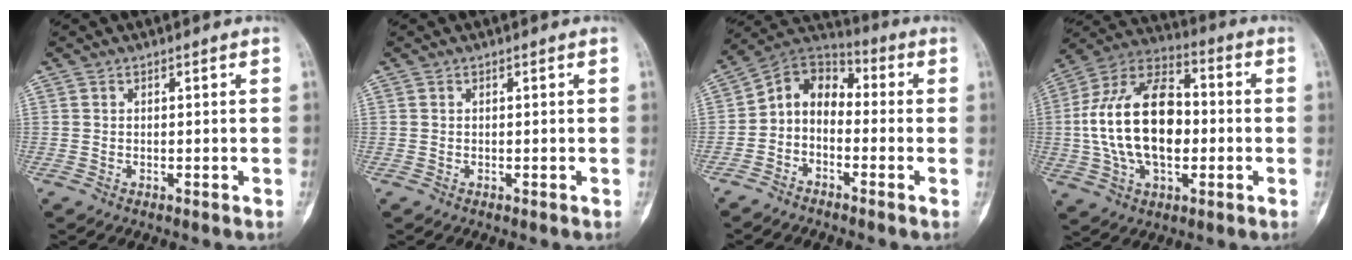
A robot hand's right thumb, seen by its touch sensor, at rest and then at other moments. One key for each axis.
{"total": 0.0}
{"total": 9.2, "fx": -1.8, "fy": 6.8, "fz": 5.9, "tx": -0.075, "ty": 0.053, "tz": -0.052}
{"total": 21.4, "fx": -0.6, "fy": 12.6, "fz": 17.2, "tx": -0.306, "ty": 0.026, "tz": -0.010}